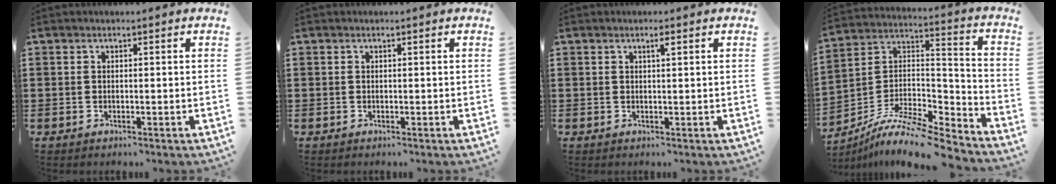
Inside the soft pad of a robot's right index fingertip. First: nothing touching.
{"total": 0.0}
{"total": 1.1, "force": [0.6, 0.1, 1.0], "torque": [-0.019, 0.000, 0.010]}
{"total": 10.2, "force": [-8.5, 1.9, 5.2], "torque": [-0.103, 0.010, -0.174]}